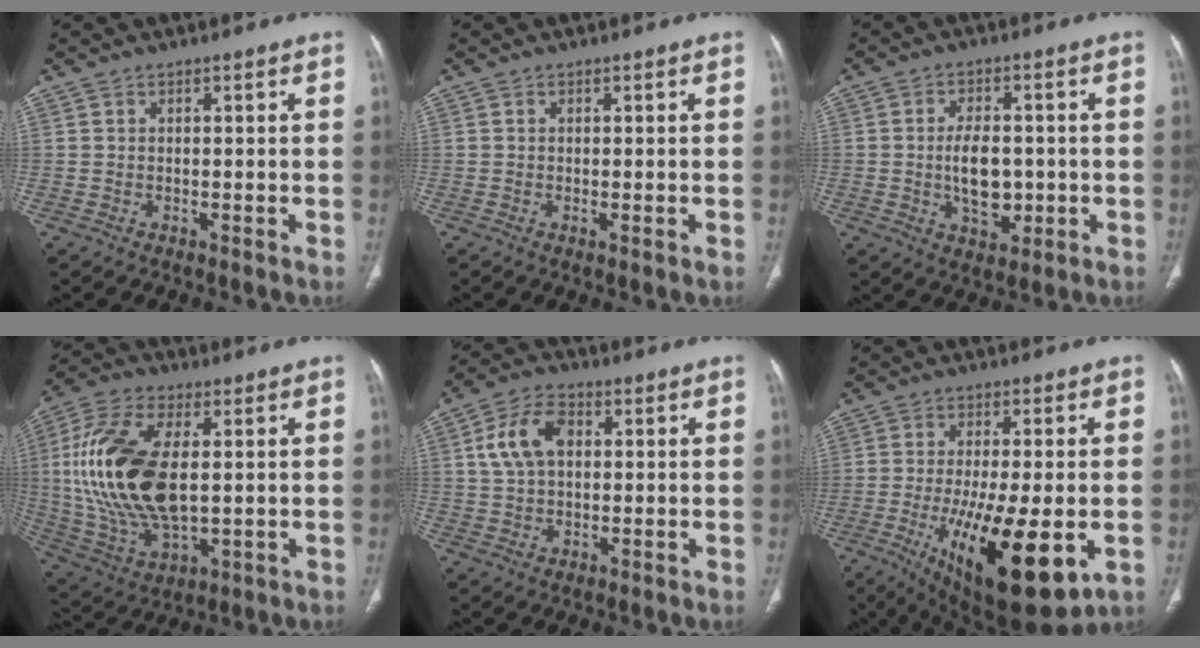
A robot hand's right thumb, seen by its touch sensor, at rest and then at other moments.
{"total": 1.0, "force": [-0.2, 0.2, 0.9], "torque": [-0.018, -0.004, -0.001]}
{"total": 8.1, "force": [-0.7, 5.0, 6.4], "torque": [-0.091, 0.002, -0.007]}
{"total": 22.0, "force": [1.9, 11.3, 18.7], "torque": [-0.396, -0.010, 0.041]}
{"total": 9.3, "force": [2.1, 6.1, 6.7], "torque": [-0.124, 0.015, 0.036]}
{"total": 20.1, "force": [-5.7, 6.6, 18.1], "torque": [-0.295, -0.025, -0.069]}